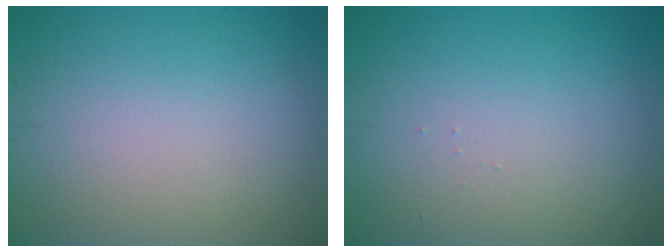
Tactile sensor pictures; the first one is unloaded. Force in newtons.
{"total": 0.0}